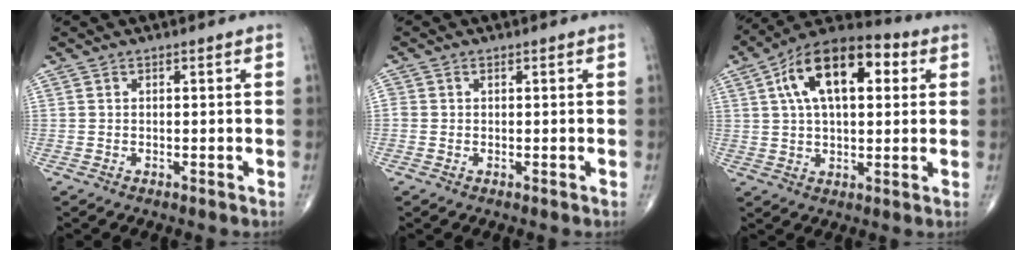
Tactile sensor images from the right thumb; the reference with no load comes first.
{"total": 0.9, "force": [0.2, 0.7, 0.4], "torque": [-0.002, 0.001, 0.002]}
{"total": 17.7, "force": [5.1, 9.1, 14.2], "torque": [-0.214, 0.021, 0.075]}